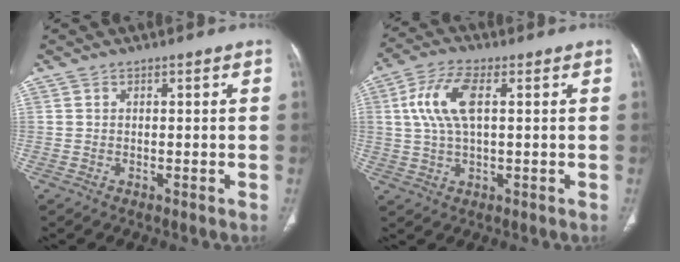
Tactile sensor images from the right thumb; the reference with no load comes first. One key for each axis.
{"total": 9.8, "fx": 2.1, "fy": 4.4, "fz": 8.5, "tx": -0.185, "ty": 0.012, "tz": 0.039}